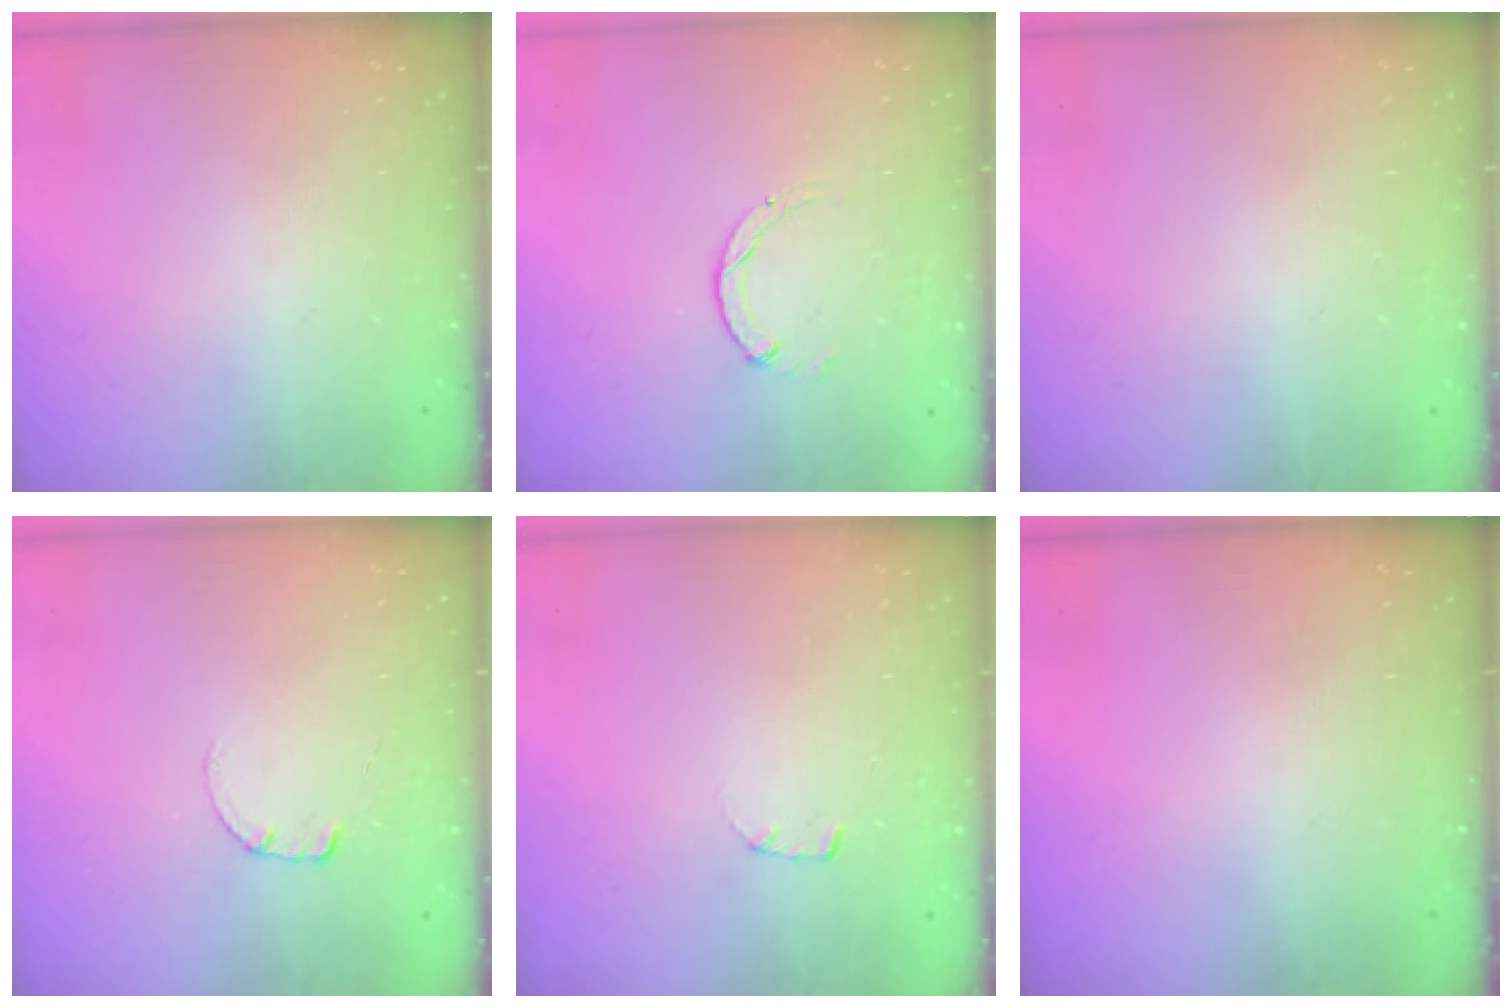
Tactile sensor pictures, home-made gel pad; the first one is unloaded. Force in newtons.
{"total": 0.0}
{"total": 2.5, "press": 2.5, "slide": 0.2}
{"total": 0.6, "press": 0.6, "slide": 0.1}
{"total": 1.7, "press": 1.7, "slide": 0.2}
{"total": 0.0}